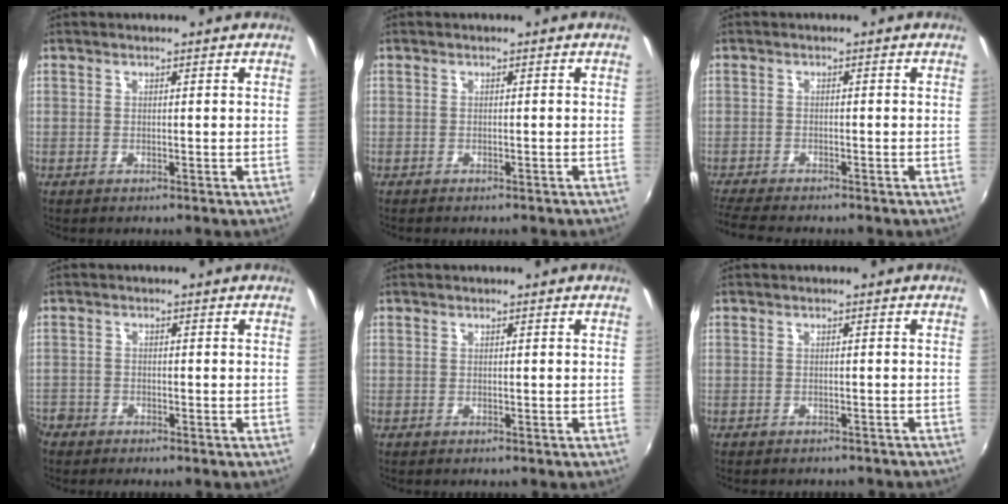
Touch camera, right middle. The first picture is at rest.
{"total": 1.3, "force": [-1.2, 0.2, 0.5], "torque": [-0.013, -0.007, -0.016]}
{"total": 6.6, "force": [-5.9, 0.6, 2.8], "torque": [-0.076, -0.025, -0.102]}
{"total": 4.4, "force": [-3.6, 2.4, 0.9], "torque": [-0.040, -0.009, -0.072]}
{"total": 0.0}
{"total": 5.8, "force": [-5.2, 1.6, 2.1], "torque": [-0.048, -0.015, -0.066]}